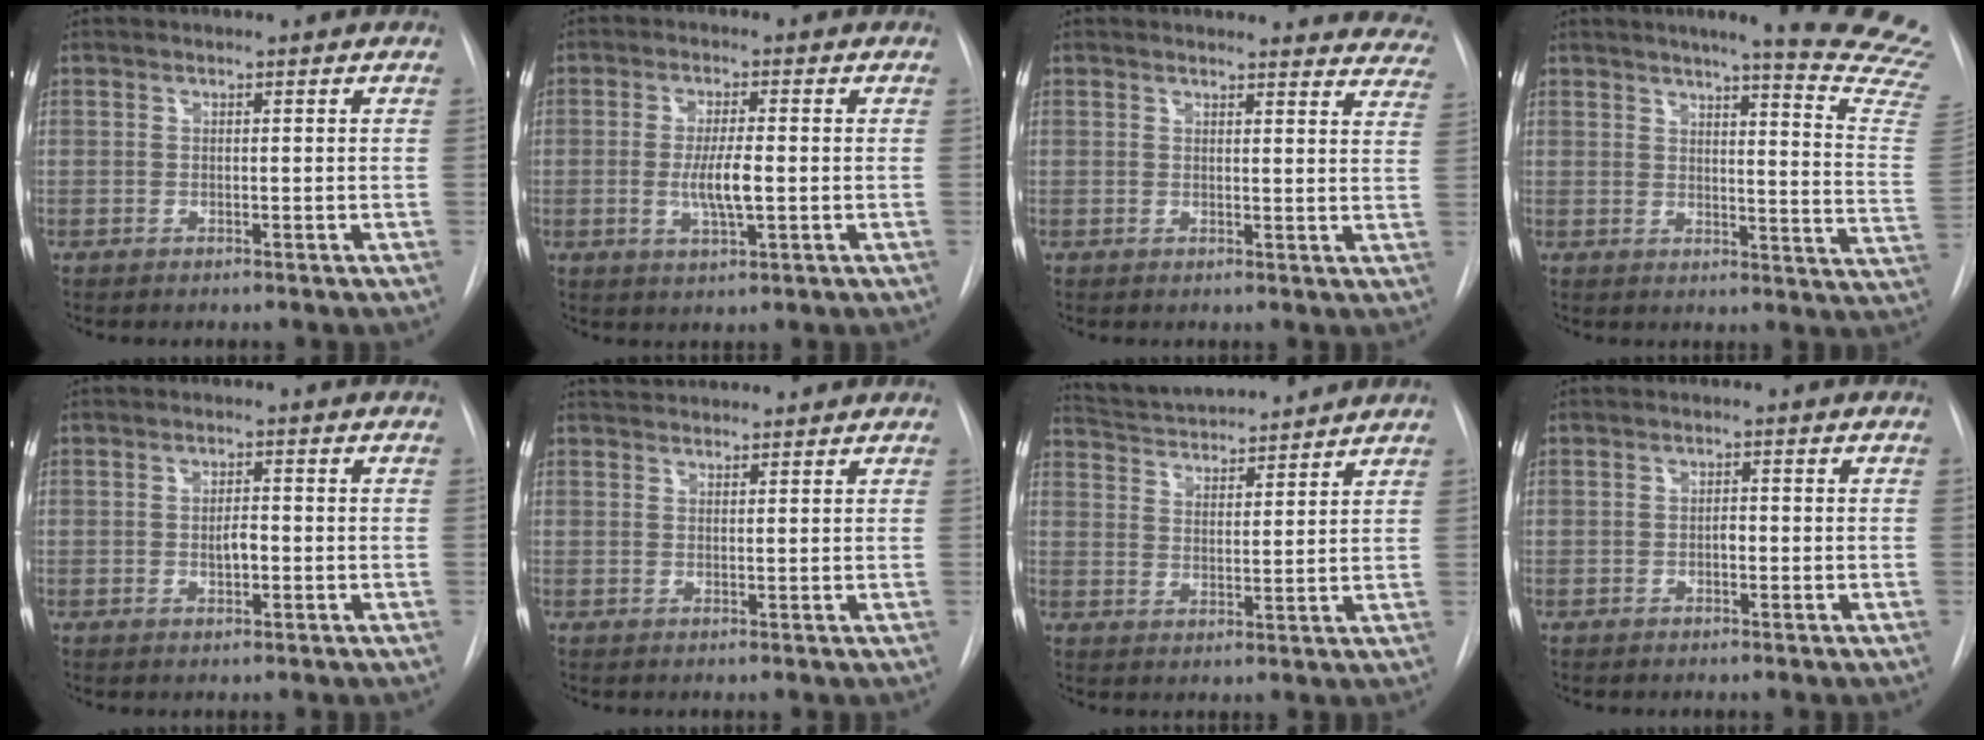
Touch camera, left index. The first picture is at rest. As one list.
[{"total": 5.3, "force": [-1.2, 0.8, 5.1], "torque": [-0.100, -0.014, -0.020]}, {"total": 15.8, "force": [15.2, 3.3, 2.2], "torque": [0.009, -0.076, 0.132]}, {"total": 19.7, "force": [17.3, -0.3, 9.5], "torque": [-0.110, -0.126, 0.181]}, {"total": 2.4, "force": [-1.1, 1.0, 2.0], "torque": [-0.032, -0.004, -0.015]}, {"total": 5.0, "force": [4.8, 0.9, 1.1], "torque": [-0.016, 0.033, 0.066]}, {"total": 13.0, "force": [12.2, 1.4, 4.2], "torque": [-0.075, 0.014, 0.193]}, {"total": 1.3, "force": [-1.0, 0.5, 0.8], "torque": [-0.011, -0.003, -0.018]}]